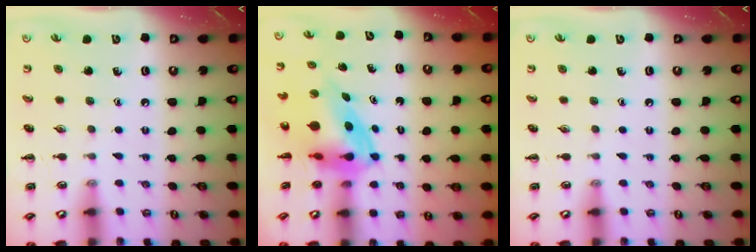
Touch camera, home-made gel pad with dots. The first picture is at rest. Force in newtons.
{"total": 7.3, "press": 7.2, "slide": 1.1}
{"total": 0.0}